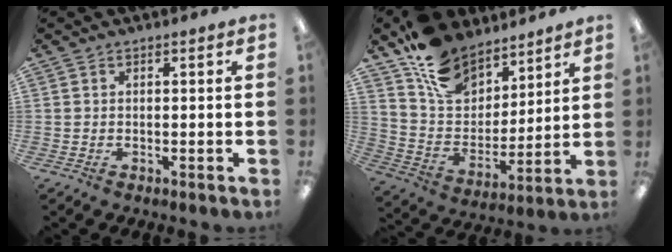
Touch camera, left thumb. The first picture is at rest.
{"total": 15.5, "force": [10.7, 9.7, 5.8], "torque": [-0.113, -0.064, 0.206]}